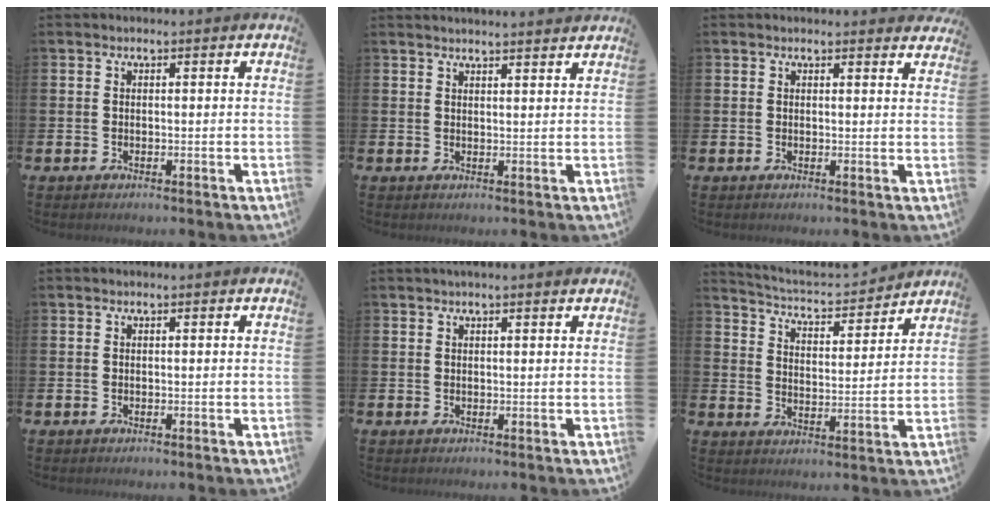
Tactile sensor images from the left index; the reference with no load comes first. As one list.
[{"total": 2.3, "force": [2.3, -0.2, 0.0], "torque": [0.004, -0.016, 0.041]}, {"total": 1.2, "force": [1.2, 0.2, 0.0], "torque": [0.009, -0.006, 0.021]}, {"total": 0.0}, {"total": 1.3, "force": [1.1, 0.0, 0.6], "torque": [-0.002, -0.003, 0.017]}, {"total": 4.9, "force": [4.7, 0.7, 0.7], "torque": [-0.044, -0.038, 0.077]}]